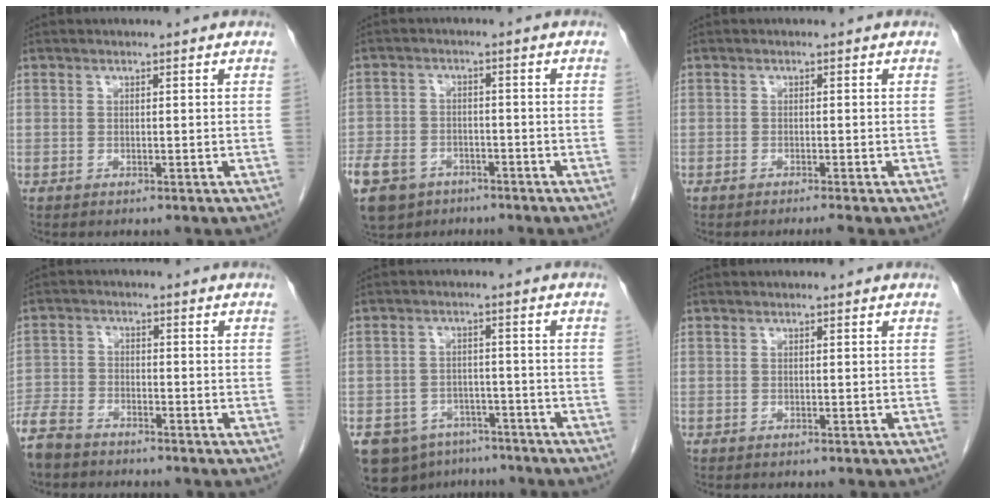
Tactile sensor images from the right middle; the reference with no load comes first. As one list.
[{"total": 13.2, "force": [-8.1, 8.9, 5.5], "torque": [-0.157, -0.006, -0.128]}, {"total": 1.5, "force": [-1.2, -0.4, 0.7], "torque": [-0.016, -0.001, -0.022]}, {"total": 6.2, "force": [-5.4, 2.2, 2.0], "torque": [-0.046, -0.011, -0.105]}, {"total": 10.9, "force": [-7.4, 7.1, 3.8], "torque": [-0.076, 0.005, -0.106]}, {"total": 0.0}]